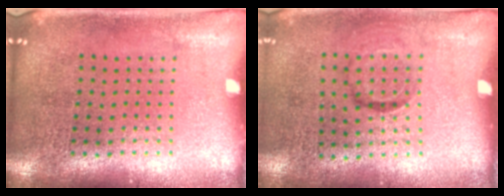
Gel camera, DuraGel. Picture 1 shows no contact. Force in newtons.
{"total": 1.0, "press": 0.6, "slide": 0.8}